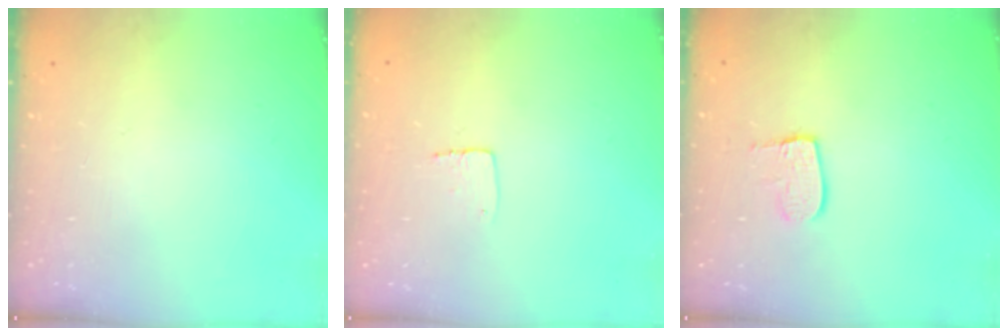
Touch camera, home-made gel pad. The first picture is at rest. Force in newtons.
{"total": 4.0, "press": 4.0, "slide": 0.3}
{"total": 8.2, "press": 8.2, "slide": 0.7}